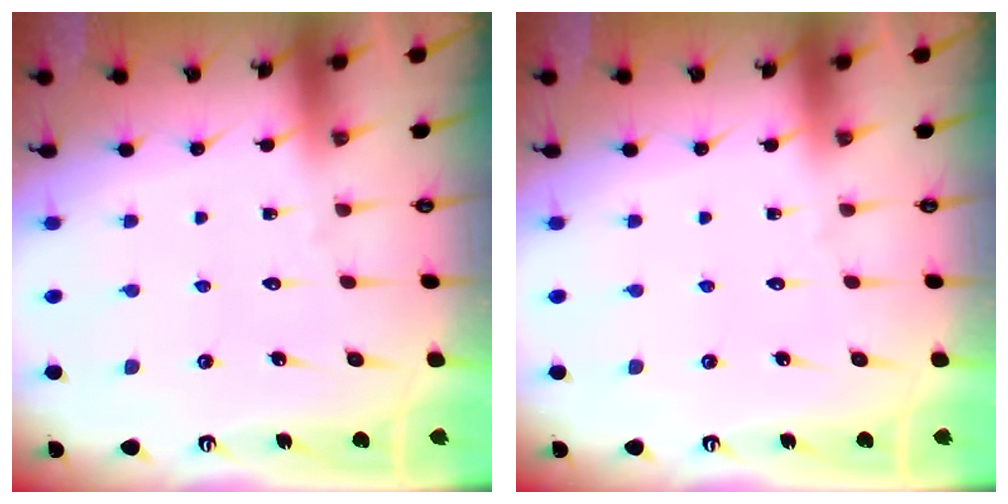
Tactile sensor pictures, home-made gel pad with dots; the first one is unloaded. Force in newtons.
{"total": 0.0}